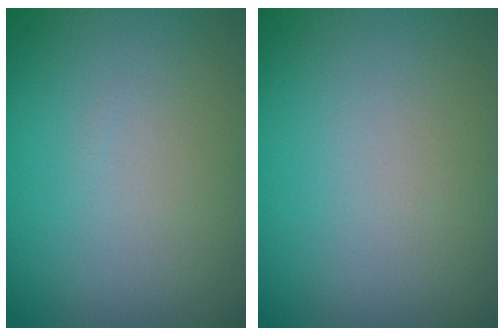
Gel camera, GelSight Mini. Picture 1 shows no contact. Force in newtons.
{"total": 0.0}